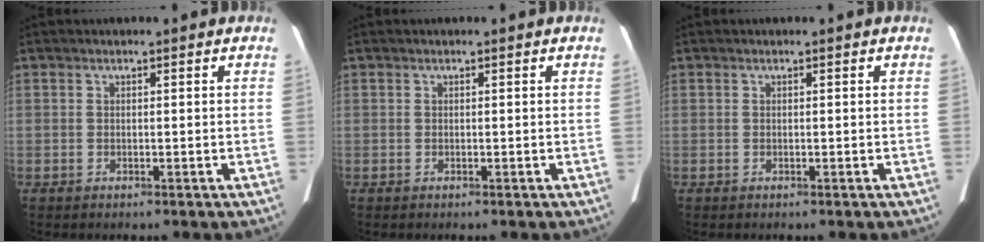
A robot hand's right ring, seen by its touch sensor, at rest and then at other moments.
{"total": 0.0}
{"total": 0.0}